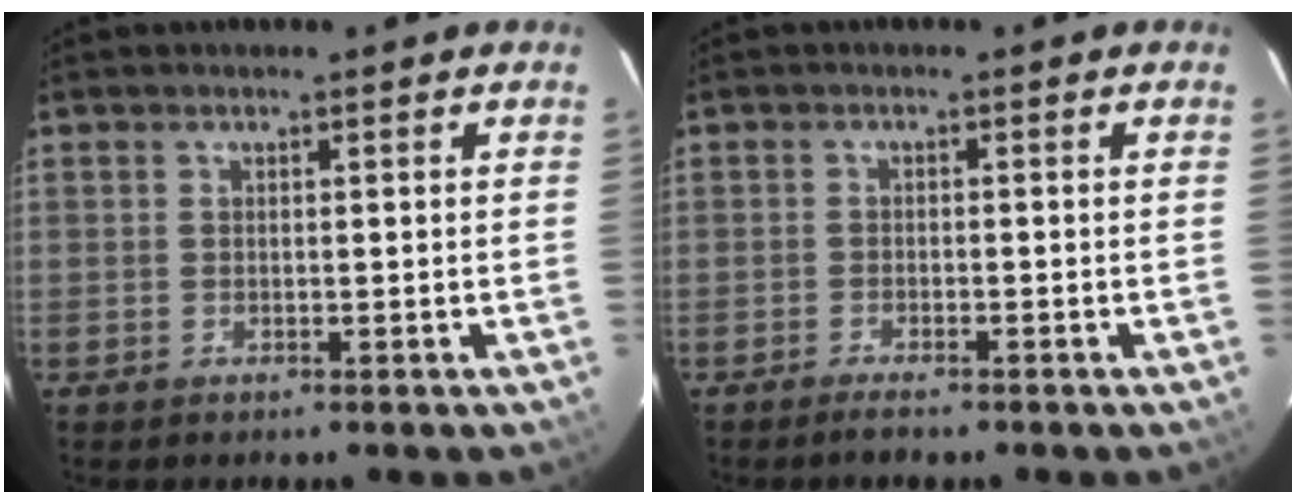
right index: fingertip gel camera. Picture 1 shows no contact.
{"total": 2.4, "force": [-2.0, 0.5, 1.2], "torque": [-0.033, -0.003, -0.038]}